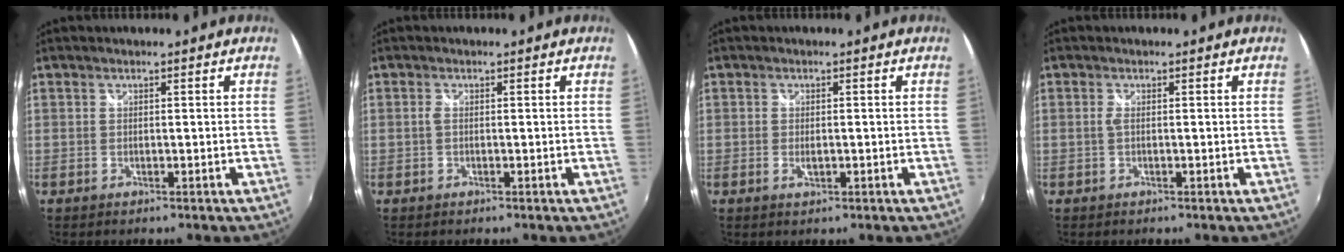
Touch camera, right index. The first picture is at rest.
{"total": 0.8, "force": [-0.1, 0.3, 0.8], "torque": [-0.015, 0.001, -0.004]}
{"total": 1.4, "force": [-0.4, 0.6, 1.2], "torque": [-0.024, -0.002, -0.007]}
{"total": 0.8, "force": [-0.1, 0.0, 0.8], "torque": [-0.018, 0.001, -0.003]}